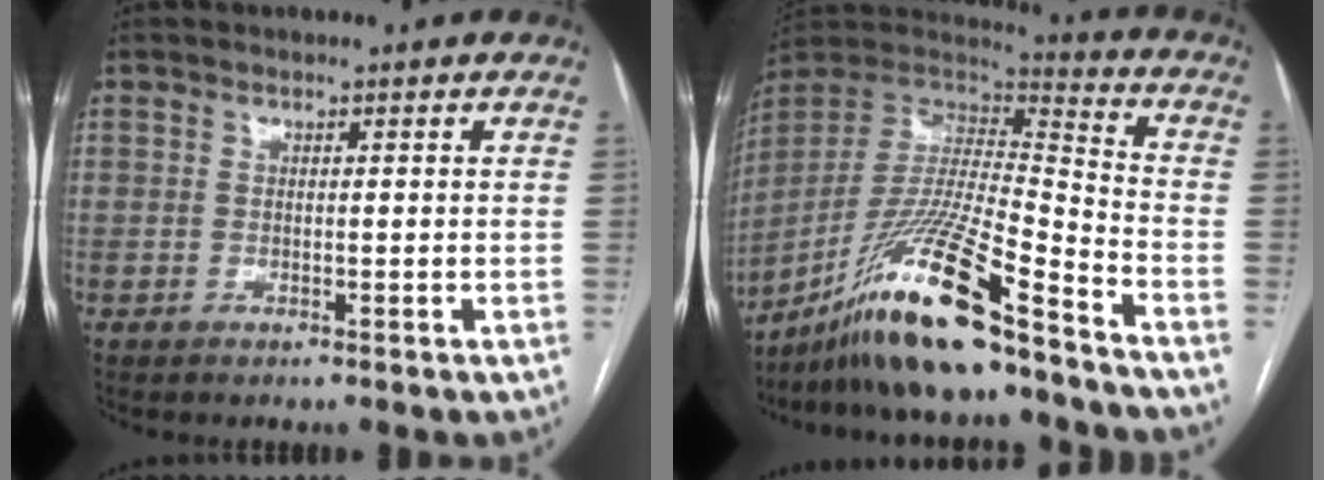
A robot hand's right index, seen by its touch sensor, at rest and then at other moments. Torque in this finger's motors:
{"motor_torque": [1.11, -1.02, 0.74, 0.21]}